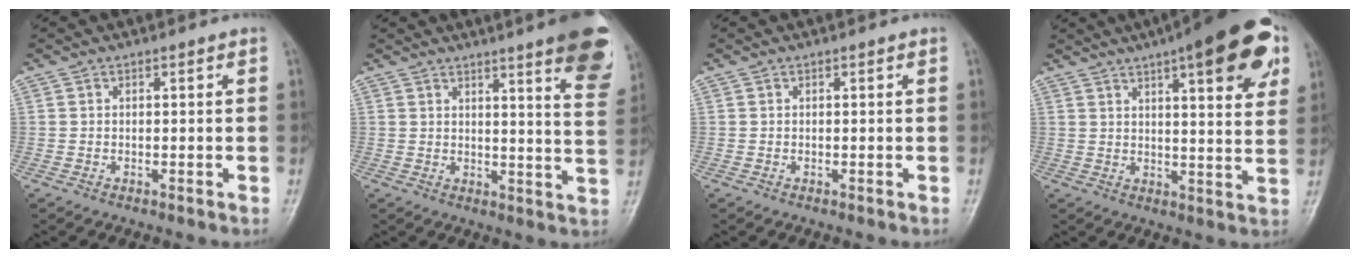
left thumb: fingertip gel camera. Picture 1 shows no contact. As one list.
[{"total": 14.7, "force": [9.2, 2.1, 11.3], "torque": [-0.116, -0.044, 0.100]}, {"total": 0.0}, {"total": 19.2, "force": [9.6, 5.3, 15.8], "torque": [-0.190, -0.016, 0.125]}]